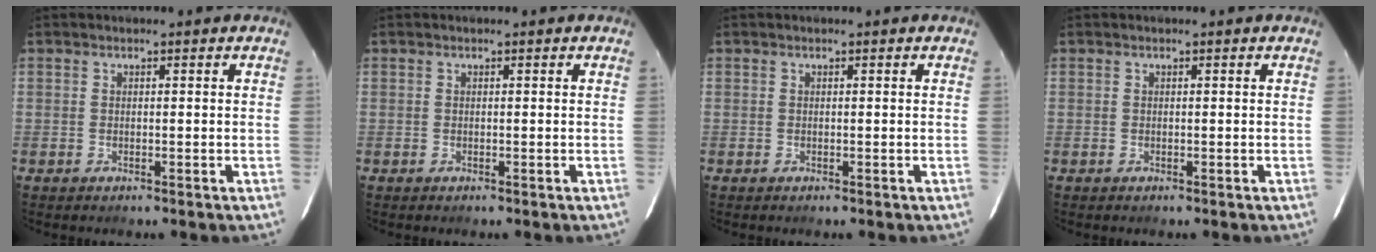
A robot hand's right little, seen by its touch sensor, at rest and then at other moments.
{"total": 0.0}
{"total": 0.0}
{"total": 0.0}